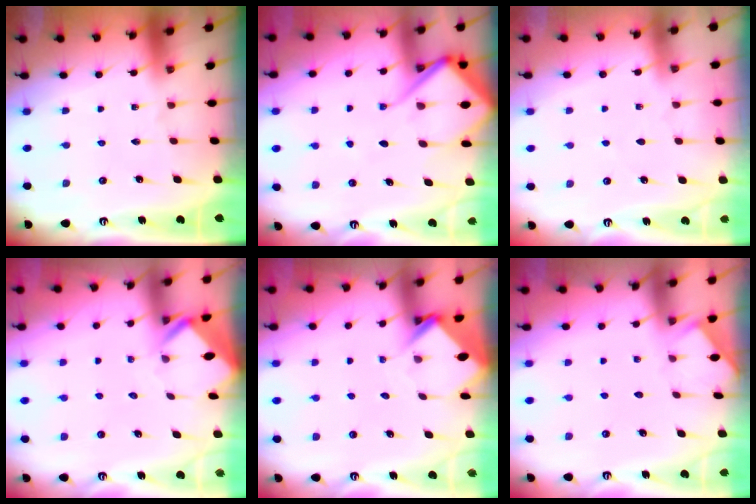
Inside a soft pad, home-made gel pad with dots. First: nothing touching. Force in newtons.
{"total": 10.4, "press": 10.3, "slide": 0.8}
{"total": 2.1, "press": 2.0, "slide": 0.3}
{"total": 3.0, "press": 3.0, "slide": 0.3}
{"total": 3.8, "press": 3.8, "slide": 0.2}
{"total": 1.2, "press": 1.2, "slide": 0.2}